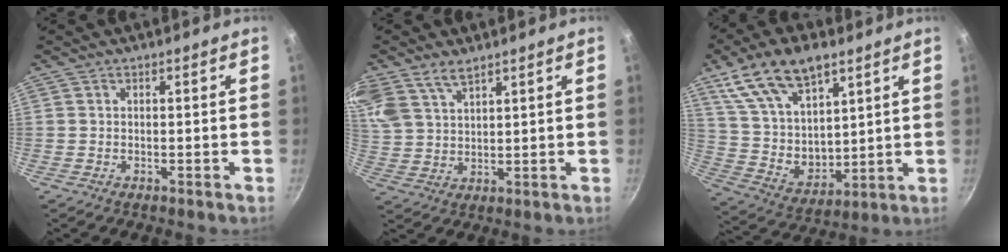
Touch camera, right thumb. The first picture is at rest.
{"total": 10.1, "force": [6.8, 5.4, 5.2], "torque": [-0.114, -0.004, 0.147]}
{"total": 18.9, "force": [10.5, 10.5, 11.7], "torque": [-0.178, -0.042, 0.210]}